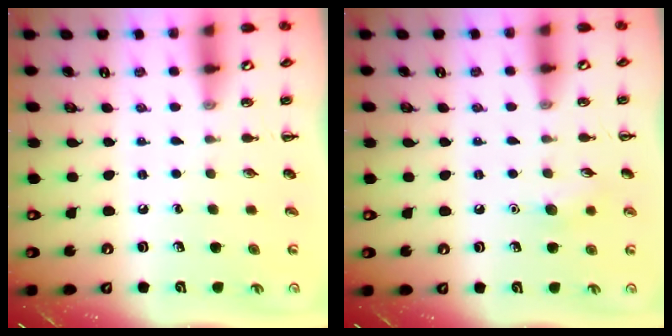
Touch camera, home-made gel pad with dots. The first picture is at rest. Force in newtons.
{"total": 6.8, "press": 6.6, "slide": 1.8}